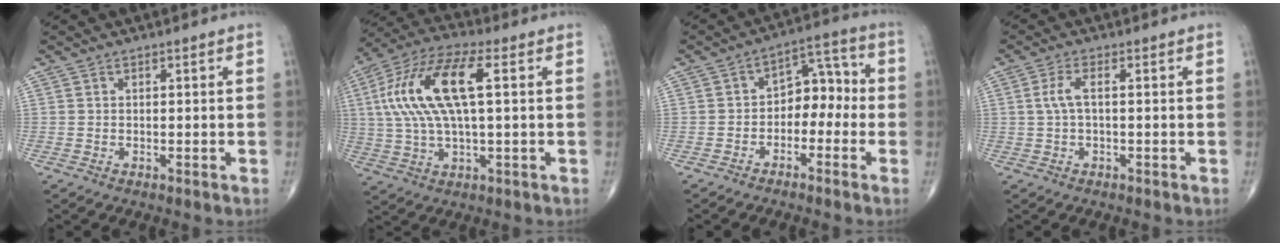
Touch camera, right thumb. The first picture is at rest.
{"total": 16.8, "force": [3.2, 6.0, 15.4], "torque": [-0.327, 0.027, 0.055]}
{"total": 7.9, "force": [-1.9, 5.3, 5.5], "torque": [-0.044, 0.044, -0.045]}
{"total": 3.2, "force": [0.3, 1.0, 3.0], "torque": [-0.075, 0.010, 0.003]}